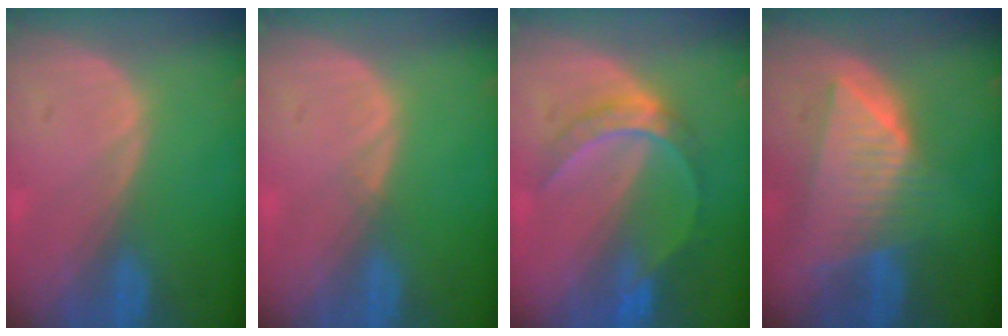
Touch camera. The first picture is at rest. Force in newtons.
{"total": 0.5, "press": 0.5, "slide": 0.1}
{"total": 6.1, "press": 5.7, "slide": 2.2}
{"total": 8.4, "press": 7.6, "slide": 3.7}